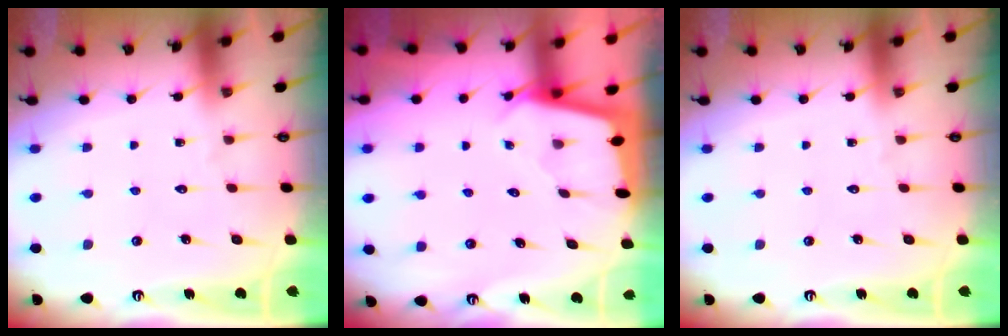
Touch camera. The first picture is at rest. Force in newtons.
{"total": 1.8, "press": 1.8, "slide": 0.2}
{"total": 0.0}